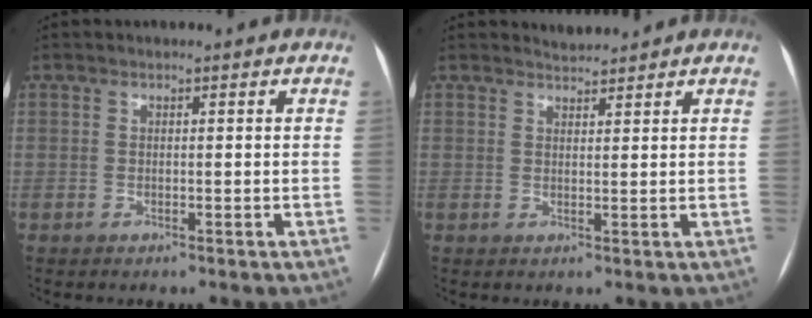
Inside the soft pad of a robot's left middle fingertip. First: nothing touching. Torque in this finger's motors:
{"motor_torque": [-0.16, 0.04, -0.05, -0.02]}